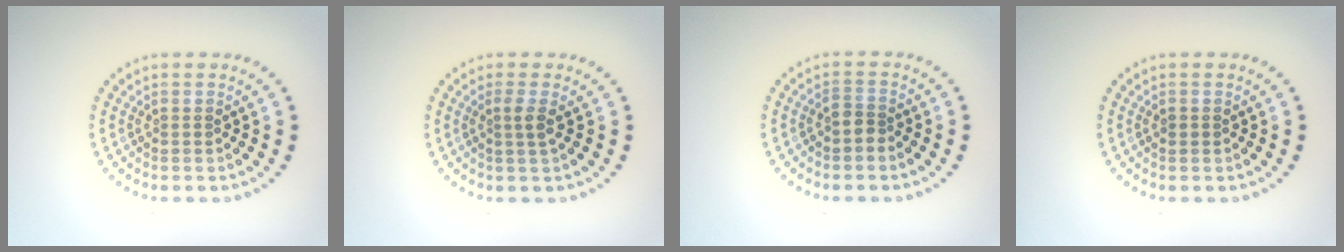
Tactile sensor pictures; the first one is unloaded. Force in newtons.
{"total": 1.5, "press": 1.1, "slide": 1.0}
{"total": 1.6, "press": 1.3, "slide": 0.9}
{"total": 0.8, "press": 0.8, "slide": 0.1}